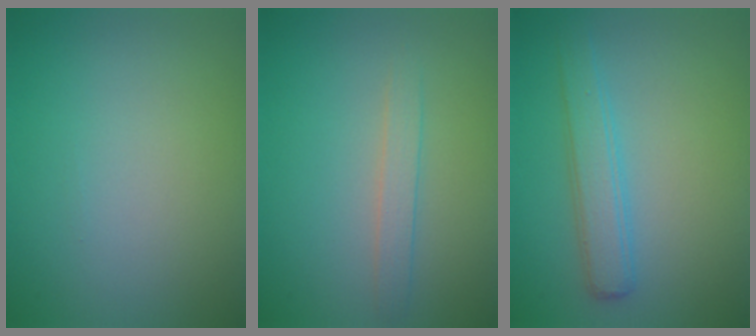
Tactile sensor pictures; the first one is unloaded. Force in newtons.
{"total": 1.6, "press": 1.6, "slide": 0.0}
{"total": 3.1, "press": 3.1, "slide": 0.1}